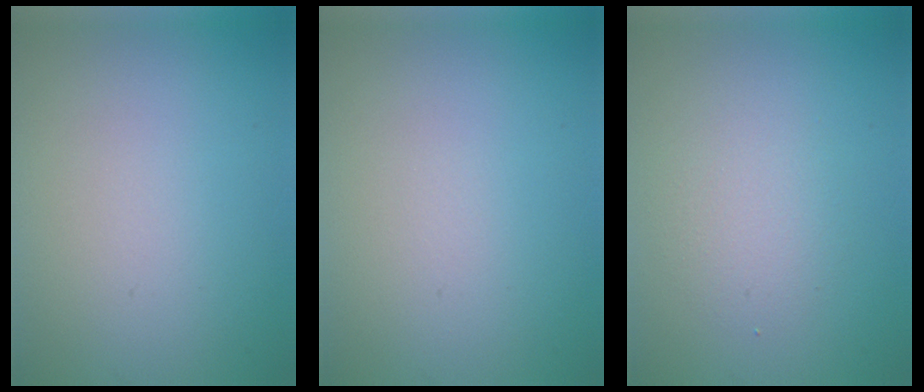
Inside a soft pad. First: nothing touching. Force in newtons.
{"total": 0.0}
{"total": 2.2, "press": 2.2, "slide": 0.0}